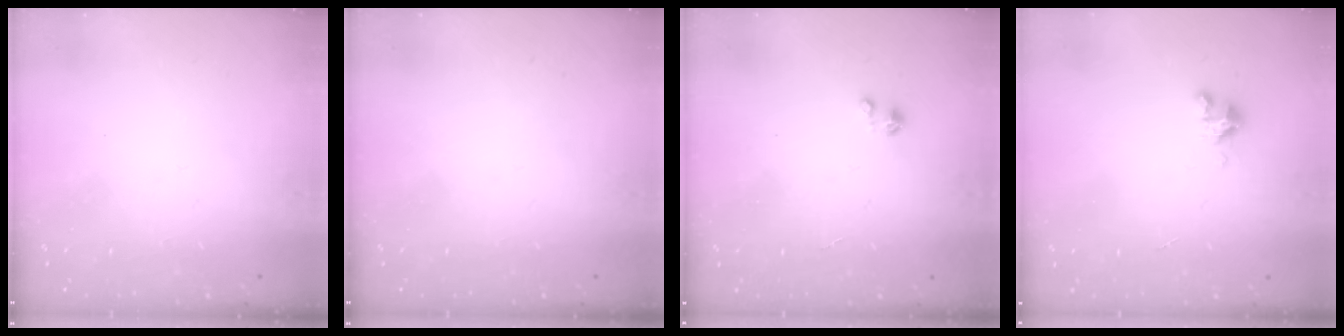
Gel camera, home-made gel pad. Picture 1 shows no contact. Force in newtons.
{"total": 0.0}
{"total": 0.0}
{"total": 2.8, "press": 2.8, "slide": 0.2}